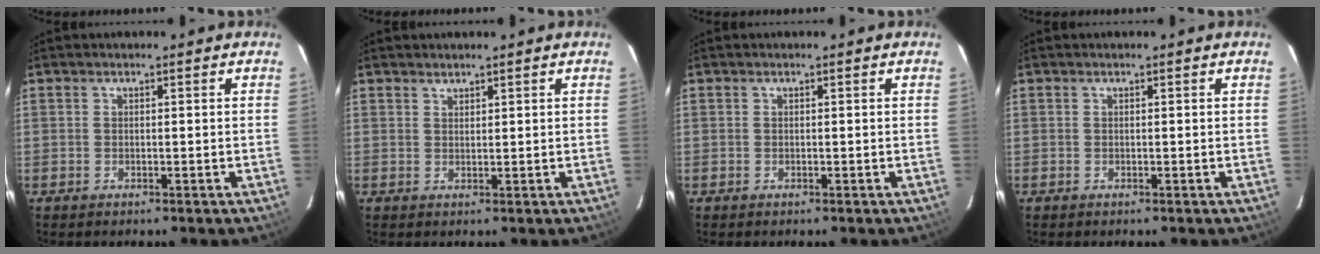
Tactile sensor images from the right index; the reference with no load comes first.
{"total": 1.0, "force": [1.0, 0.4, 0.1], "torque": [-0.002, 0.002, 0.019]}
{"total": 0.0}
{"total": 0.0}